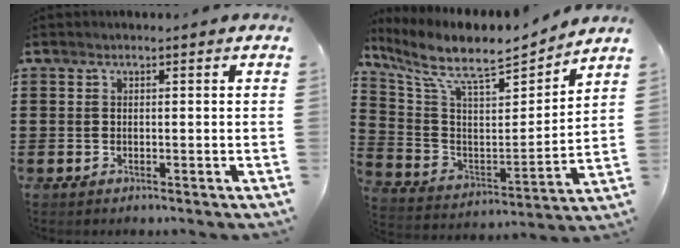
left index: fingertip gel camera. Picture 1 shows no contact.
{"total": 9.1, "force": [7.7, 2.2, 4.3], "torque": [-0.113, -0.052, 0.127]}